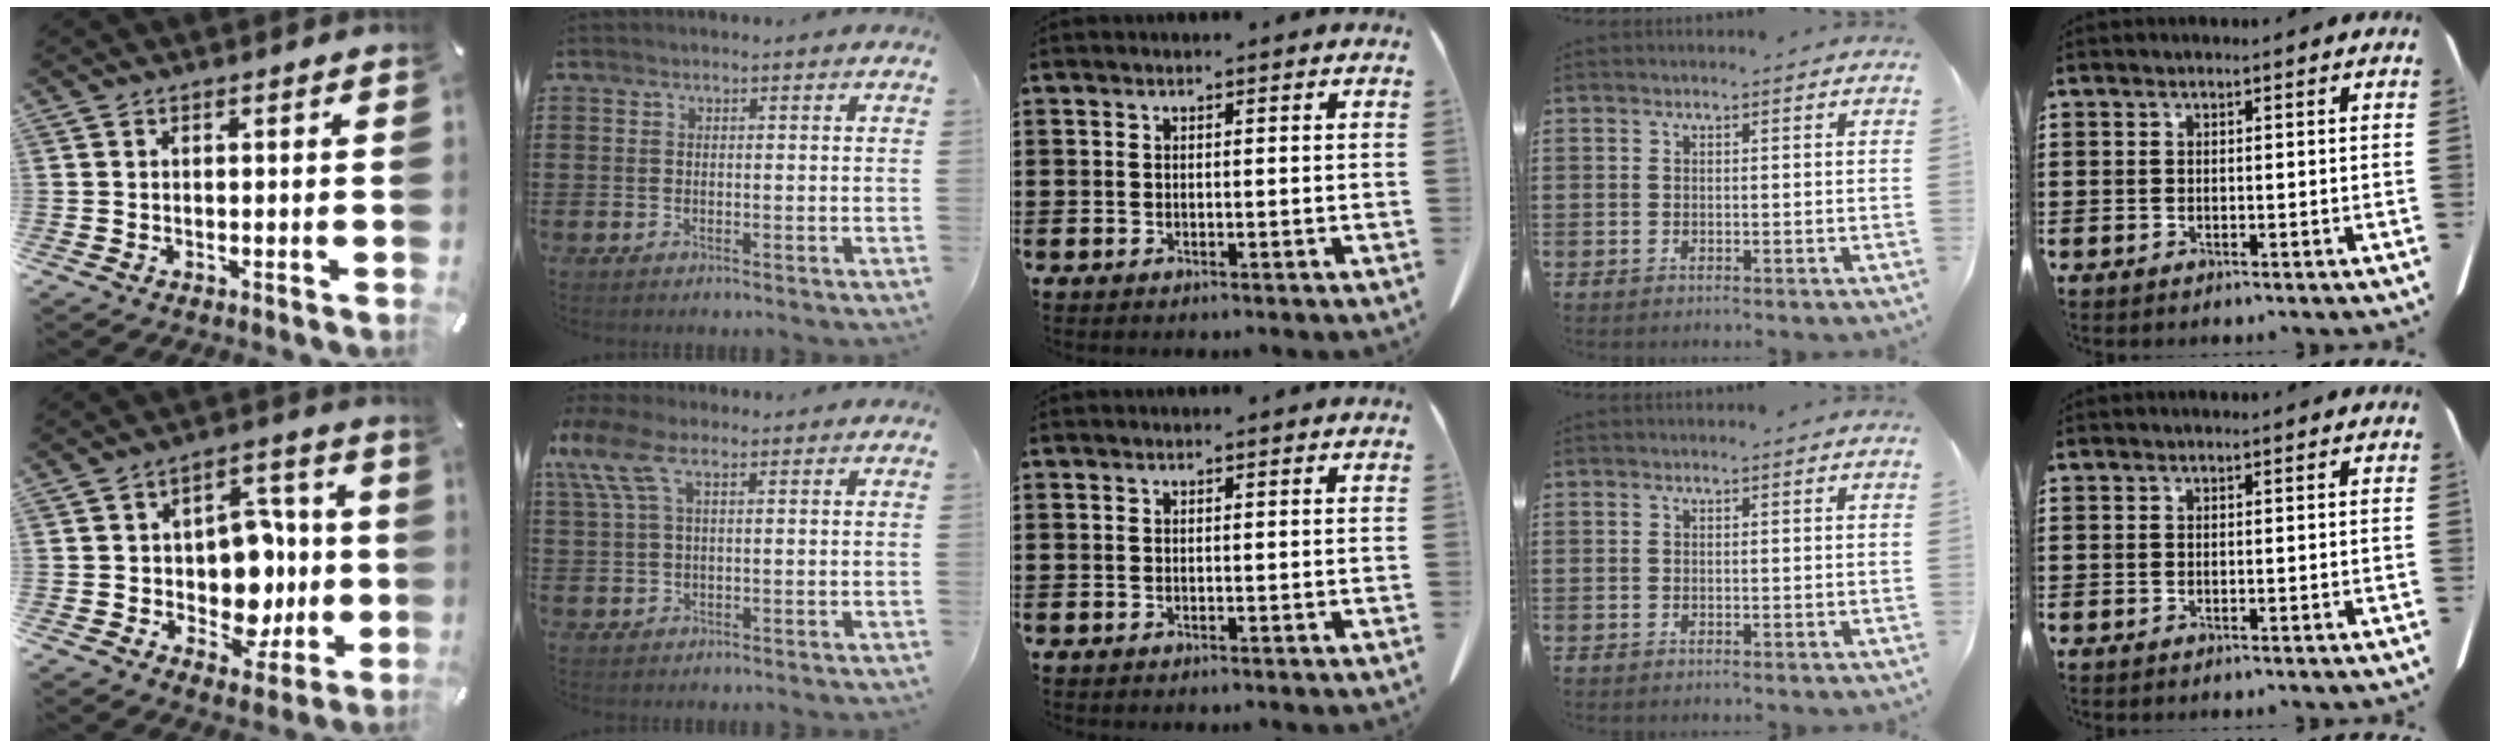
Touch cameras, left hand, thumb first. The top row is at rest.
{"thumb": {"total": 13.3, "force": [-0.6, 10.9, 7.6], "torque": [-0.092, 0.001, 0.000]}, "index": {"total": 6.4, "force": [2.7, 2.8, 5.0], "torque": [-0.130, 0.005, 0.043]}}